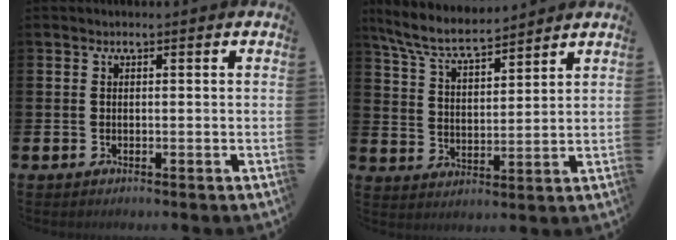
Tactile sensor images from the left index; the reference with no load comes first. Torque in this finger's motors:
{"motor_torque": [0.57, -0.20, 0.49, 0.19]}